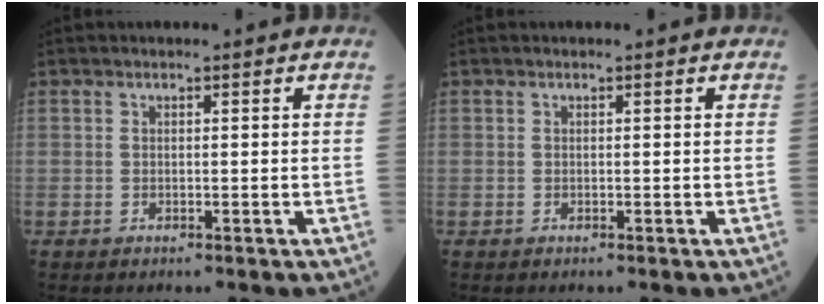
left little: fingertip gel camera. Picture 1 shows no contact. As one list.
[{"total": 0.0}]